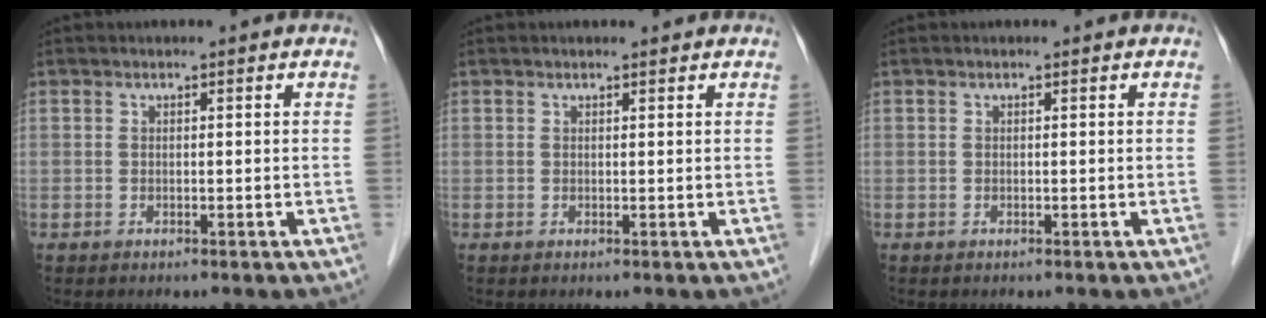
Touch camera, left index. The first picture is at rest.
{"total": 0.9, "force": [0.9, 0.1, 0.3], "torque": [-0.009, 0.004, 0.015]}
{"total": 0.0}